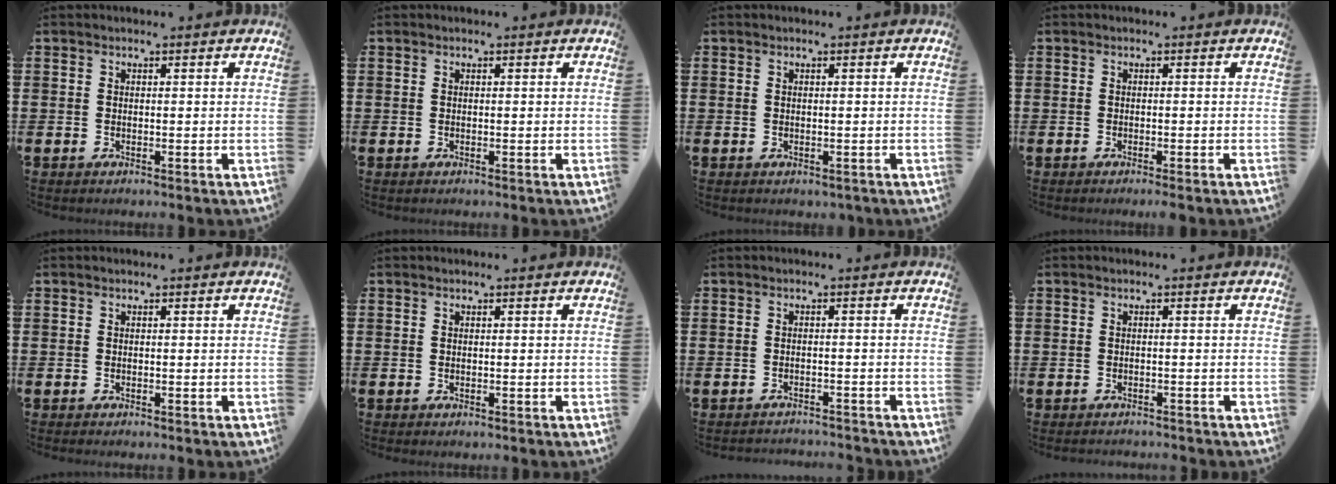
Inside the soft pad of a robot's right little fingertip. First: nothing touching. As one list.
[{"total": 0.0}, {"total": 0.0}, {"total": 0.6, "force": [-0.4, -0.1, 0.5], "torque": [-0.006, -0.003, -0.008]}, {"total": 0.0}, {"total": 0.0}, {"total": 1.3, "force": [-1.3, 0.0, -0.1], "torque": [-0.003, 0.003, -0.028]}, {"total": 0.6, "force": [-0.6, 0.0, 0.0], "torque": [-0.002, -0.001, -0.013]}]